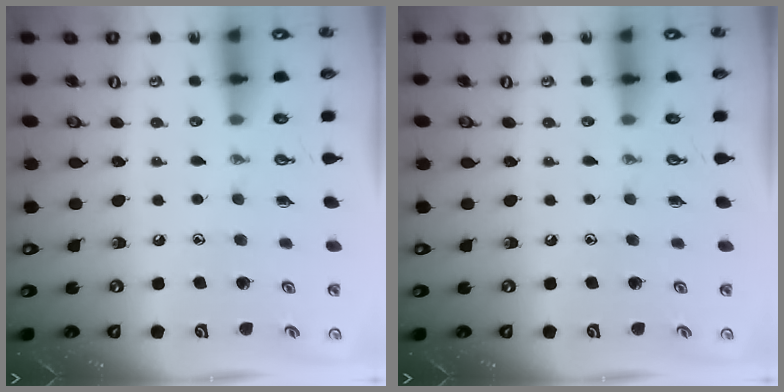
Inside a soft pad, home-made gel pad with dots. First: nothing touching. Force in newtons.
{"total": 0.0}